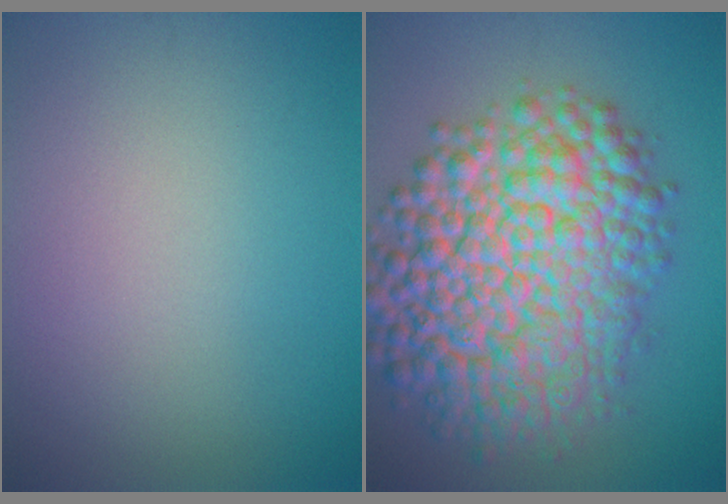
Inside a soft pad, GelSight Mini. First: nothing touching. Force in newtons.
{"total": 12.6, "press": 12.6, "slide": 0.4}